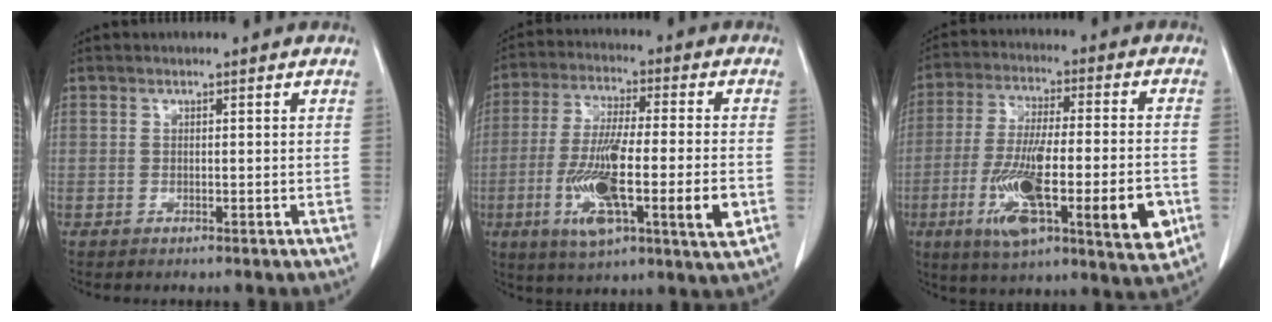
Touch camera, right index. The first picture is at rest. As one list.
[{"total": 17.2, "force": [-4.6, 2.1, 16.5], "torque": [-0.288, -0.018, -0.075]}, {"total": 20.6, "force": [-6.6, 3.7, 19.2], "torque": [-0.301, -0.019, -0.100]}]